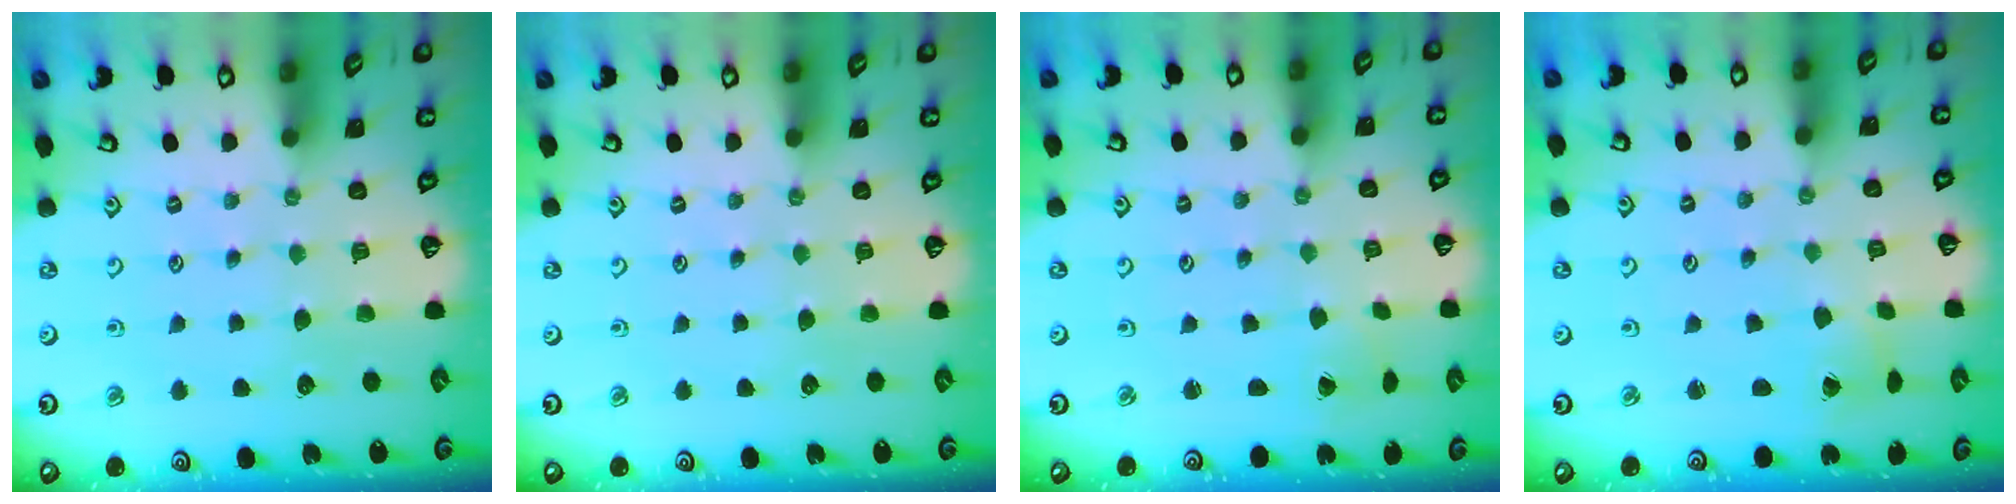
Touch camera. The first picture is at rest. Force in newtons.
{"total": 0.0}
{"total": 0.6, "press": 0.3, "slide": 0.5}
{"total": 1.6, "press": 1.6, "slide": 0.1}